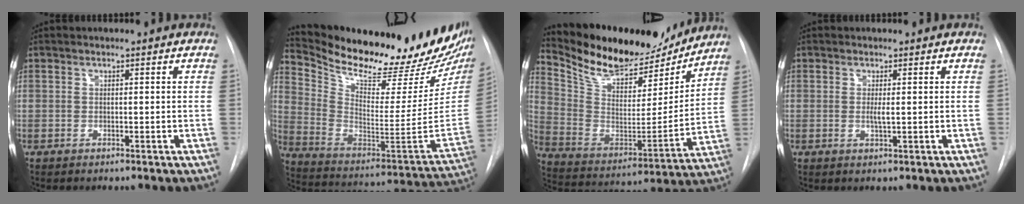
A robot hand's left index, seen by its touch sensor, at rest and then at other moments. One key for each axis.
{"total": 29.9, "fx": 25.7, "fy": 6.1, "fz": 14.1, "tx": -0.237, "ty": -0.086, "tz": 0.359}
{"total": 20.8, "fx": 18.8, "fy": 6.1, "fz": 6.6, "tx": -0.125, "ty": -0.018, "tz": 0.307}
{"total": 1.2, "fx": 0.2, "fy": 0.1, "fz": 1.2, "tx": -0.027, "ty": -0.003, "tz": 0.004}